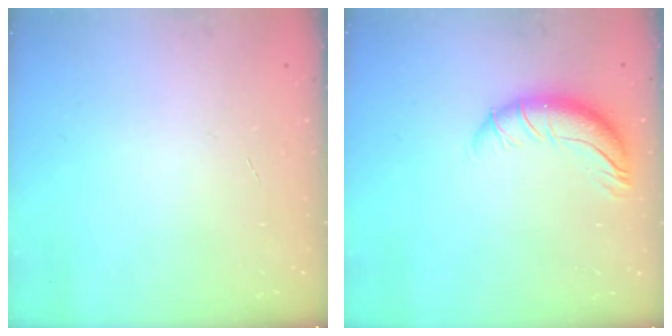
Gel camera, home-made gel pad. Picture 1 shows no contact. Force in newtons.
{"total": 9.4, "press": 9.2, "slide": 2.2}